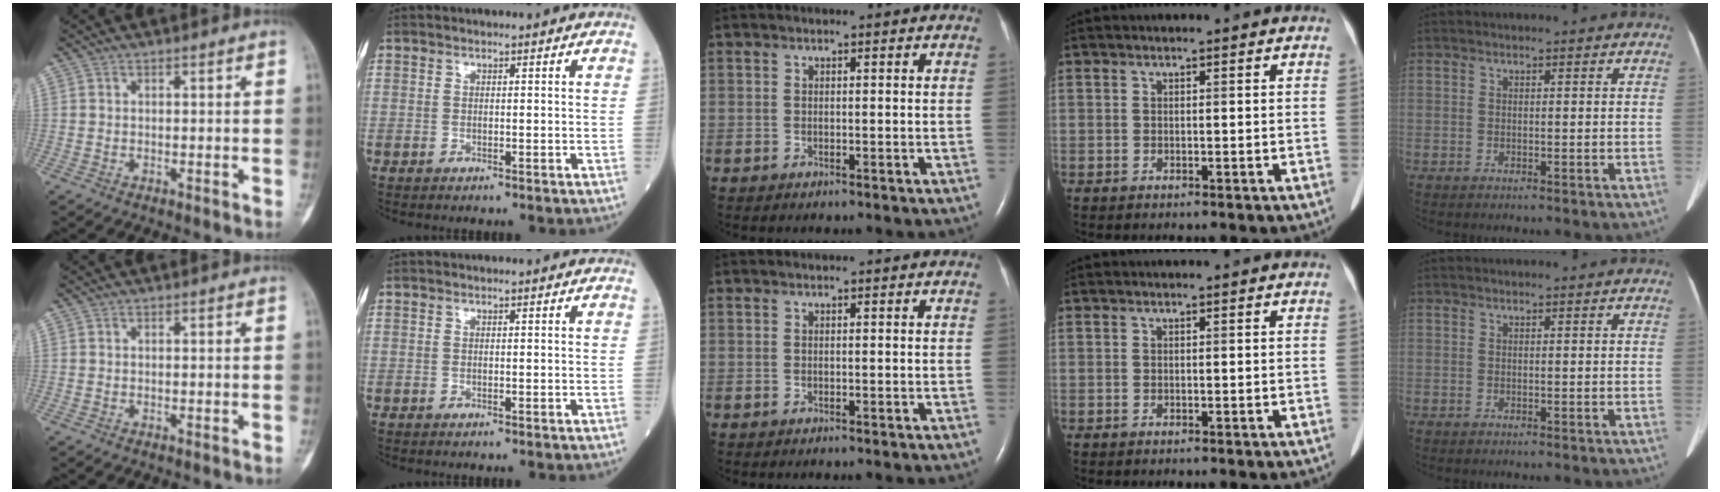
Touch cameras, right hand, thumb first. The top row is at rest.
{}